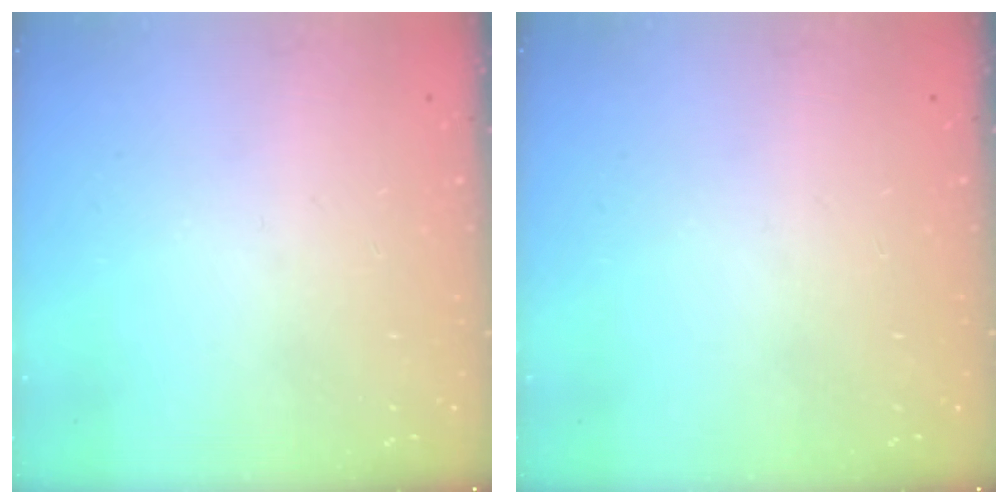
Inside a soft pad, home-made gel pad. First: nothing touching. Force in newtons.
{"total": 0.0}